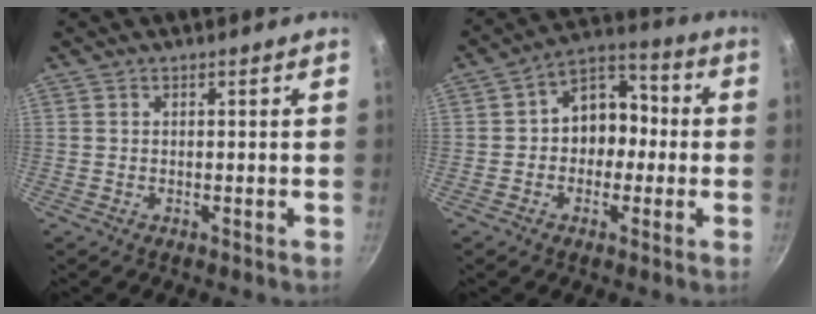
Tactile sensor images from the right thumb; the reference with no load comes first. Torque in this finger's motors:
{"motor_torque": [-0.11, 0.44, -0.07, 0.28, 0.05]}